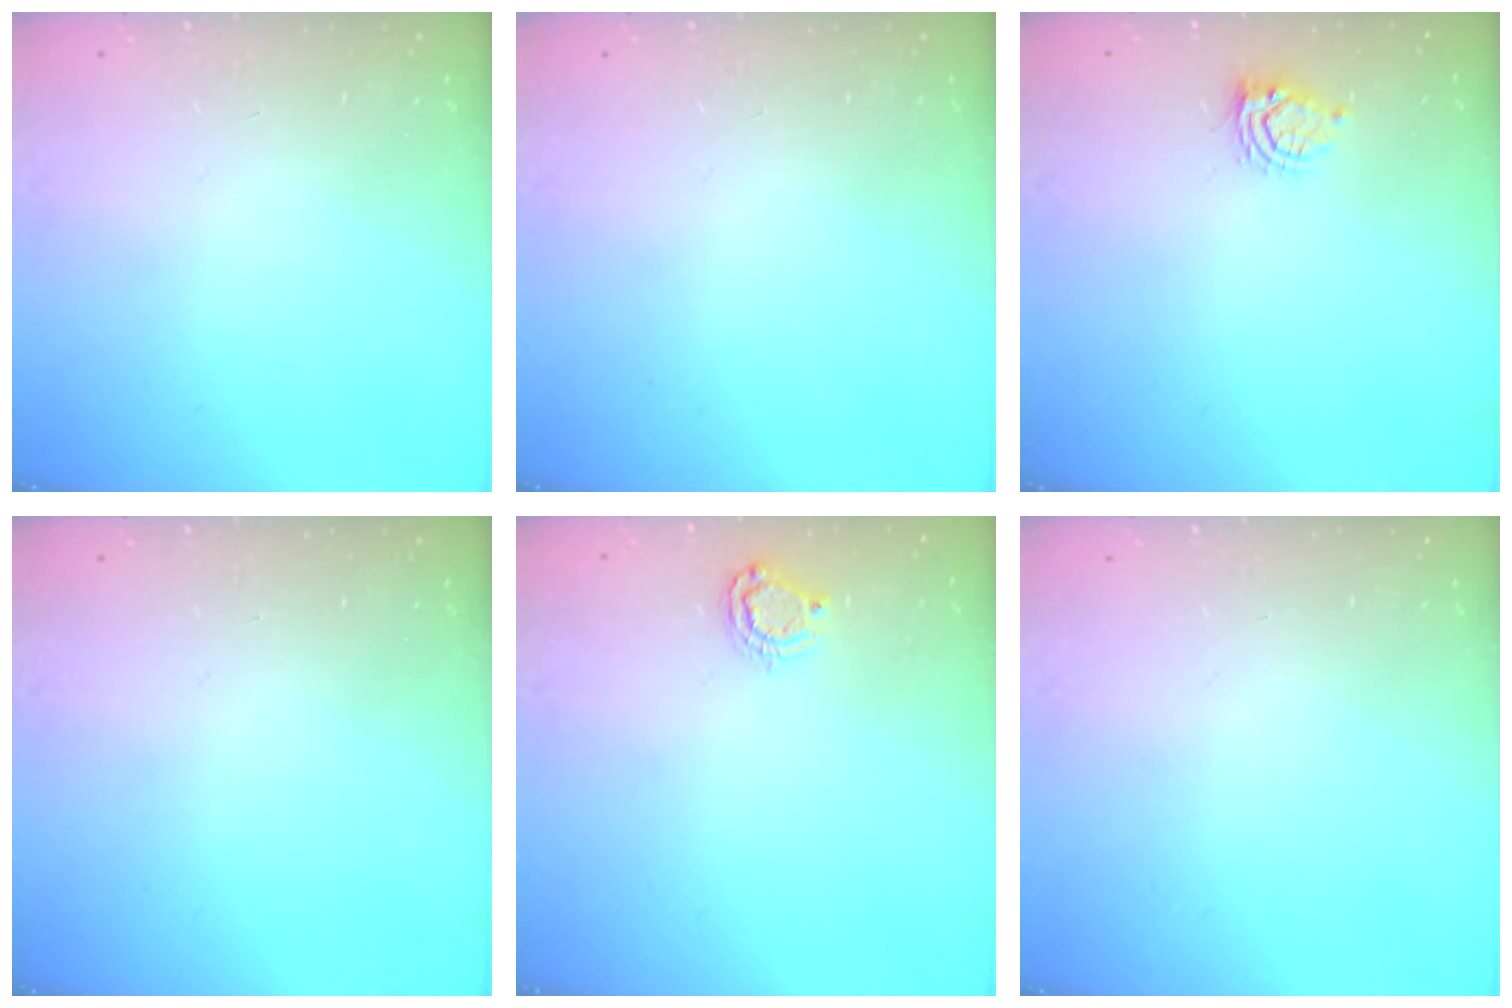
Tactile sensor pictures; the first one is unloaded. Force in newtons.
{"total": 0.0}
{"total": 5.3, "press": 5.3, "slide": 0.7}
{"total": 0.0}
{"total": 6.1, "press": 6.1, "slide": 0.5}
{"total": 0.0}